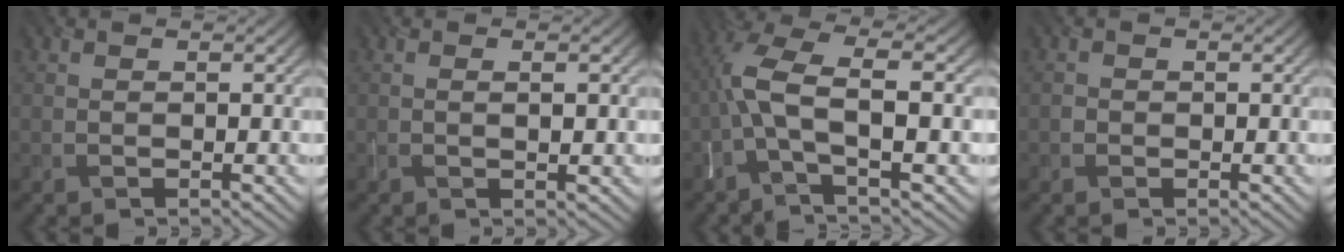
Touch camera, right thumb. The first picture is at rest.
{"total": 1.4, "force": [0.1, 0.2, 1.4], "torque": [-0.027, 0.003, 0.002]}
{"total": 7.3, "force": [-1.2, 2.0, 6.9], "torque": [-0.154, 0.023, -0.039]}
{"total": 0.8, "force": [-0.3, 0.8, 0.1], "torque": [-0.003, -0.005, -0.007]}